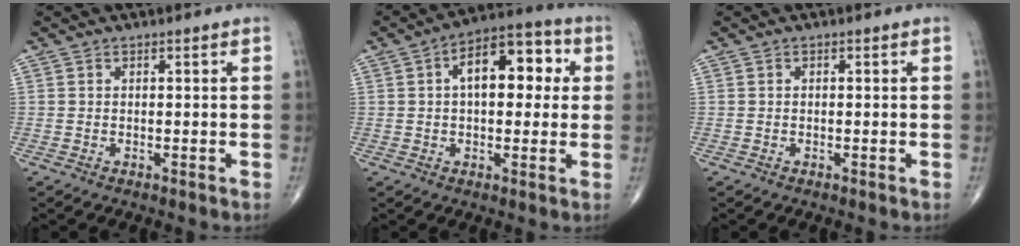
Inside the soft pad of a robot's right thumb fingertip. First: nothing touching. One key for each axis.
{"total": 13.2, "fx": 2.8, "fy": 7.1, "fz": 10.8, "tx": -0.128, "ty": 0.025, "tz": 0.032}
{"total": 0.0}